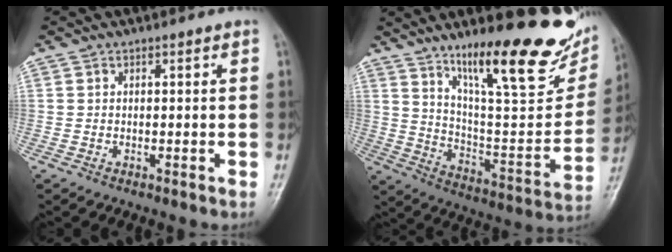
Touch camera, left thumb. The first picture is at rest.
{"total": 27.5, "force": [17.2, 7.5, 20.2], "torque": [-0.257, -0.072, 0.274]}